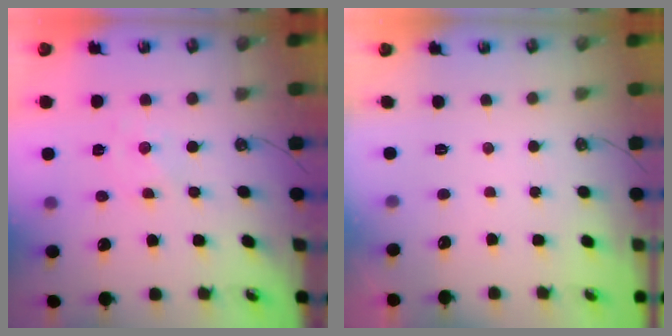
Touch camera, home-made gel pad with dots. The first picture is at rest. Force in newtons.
{"total": 0.0}